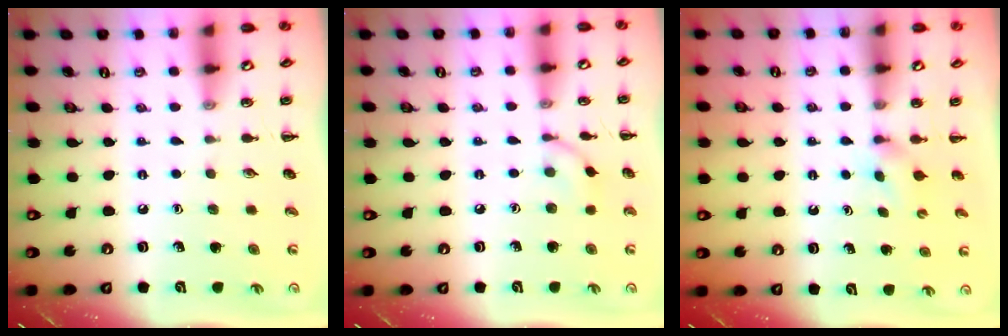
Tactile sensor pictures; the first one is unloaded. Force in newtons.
{"total": 5.9, "press": 5.8, "slide": 1.1}
{"total": 2.4, "press": 2.3, "slide": 0.9}